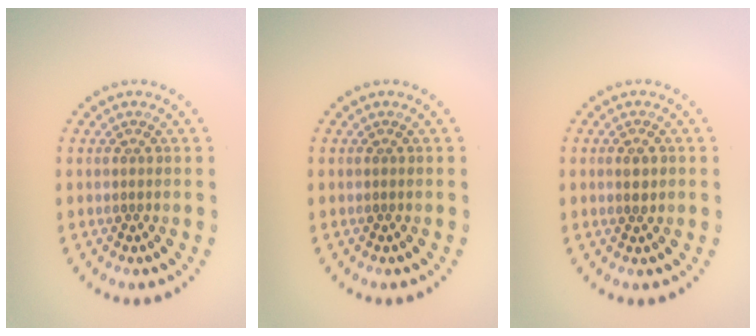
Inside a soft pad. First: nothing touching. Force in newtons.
{"total": 0.0}
{"total": 1.3, "press": 1.3, "slide": 0.1}